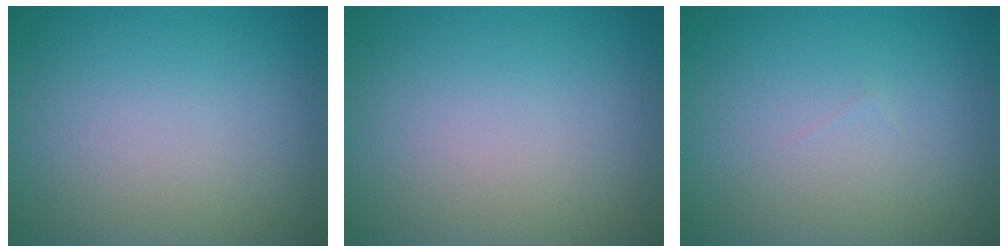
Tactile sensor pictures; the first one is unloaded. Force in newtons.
{"total": 0.0}
{"total": 0.0}